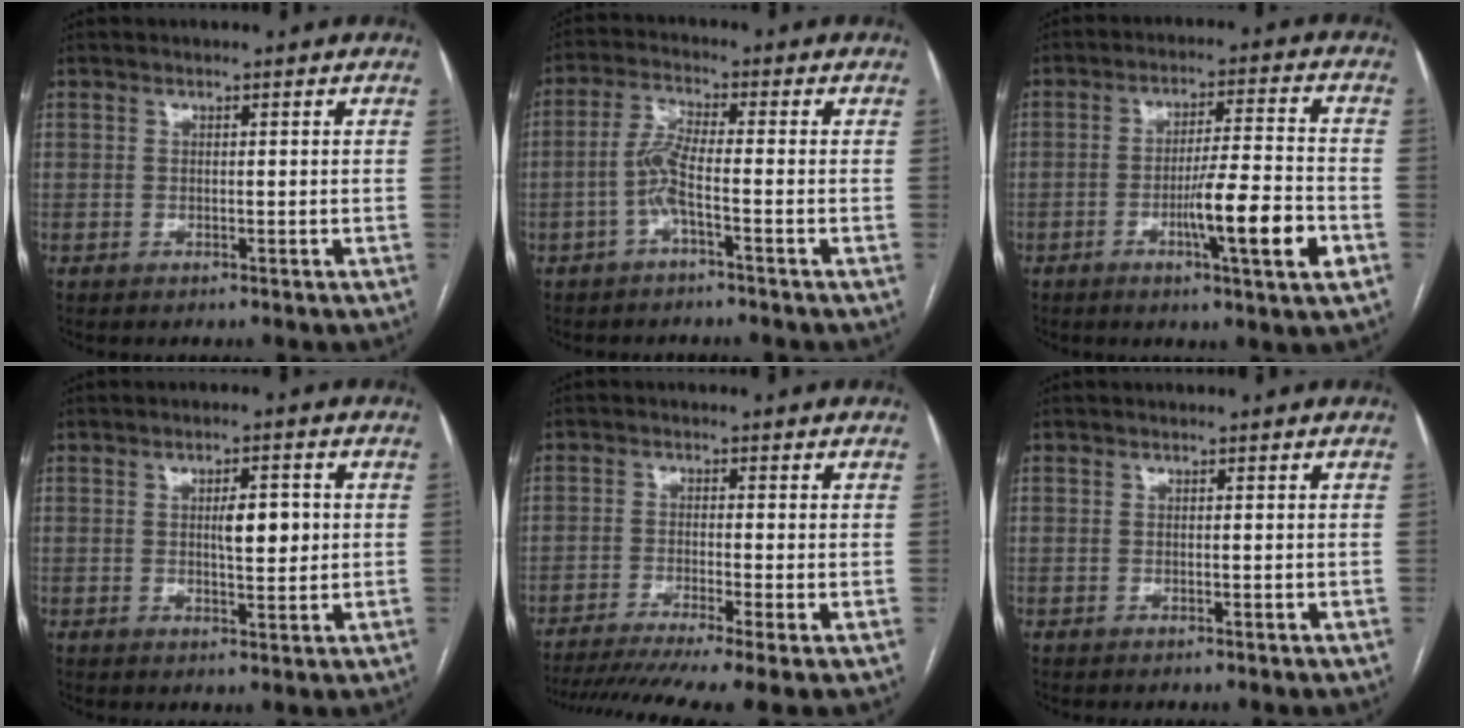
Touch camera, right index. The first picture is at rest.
{"total": 4.7, "force": [-1.8, 0.2, 4.3], "torque": [-0.094, 0.010, -0.038]}
{"total": 11.1, "force": [-3.9, 0.1, 10.4], "torque": [-0.165, -0.007, -0.064]}
{"total": 4.9, "force": [0.6, 1.4, 4.6], "torque": [-0.070, 0.003, 0.010]}
{"total": 12.4, "force": [-9.2, 0.0, 8.3], "torque": [-0.135, -0.023, -0.148]}
{"total": 0.0}